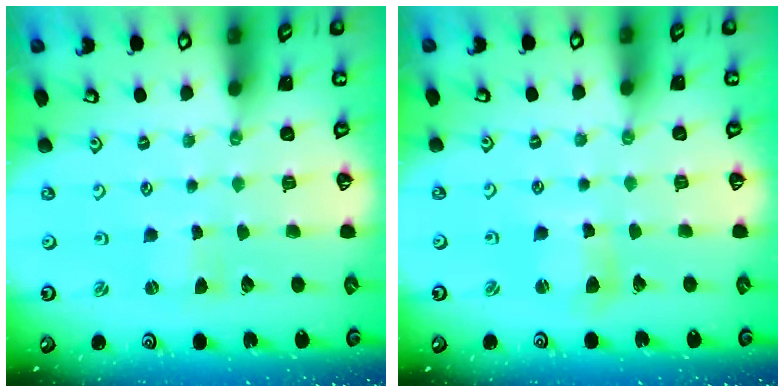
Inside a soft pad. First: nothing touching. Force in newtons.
{"total": 4.7, "press": 4.6, "slide": 0.7}